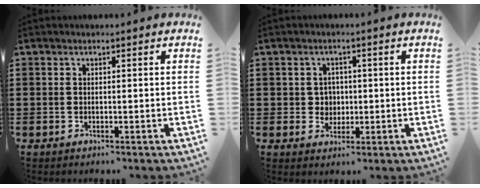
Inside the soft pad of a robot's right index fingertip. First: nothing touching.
{"total": 2.8, "force": [0.0, 2.6, 0.8], "torque": [-0.019, 0.006, -0.006]}